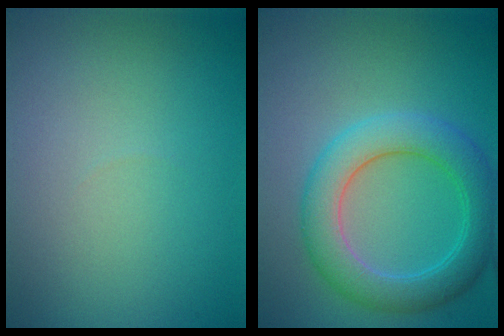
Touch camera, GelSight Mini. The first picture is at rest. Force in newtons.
{"total": 5.5, "press": 5.5, "slide": 0.4}